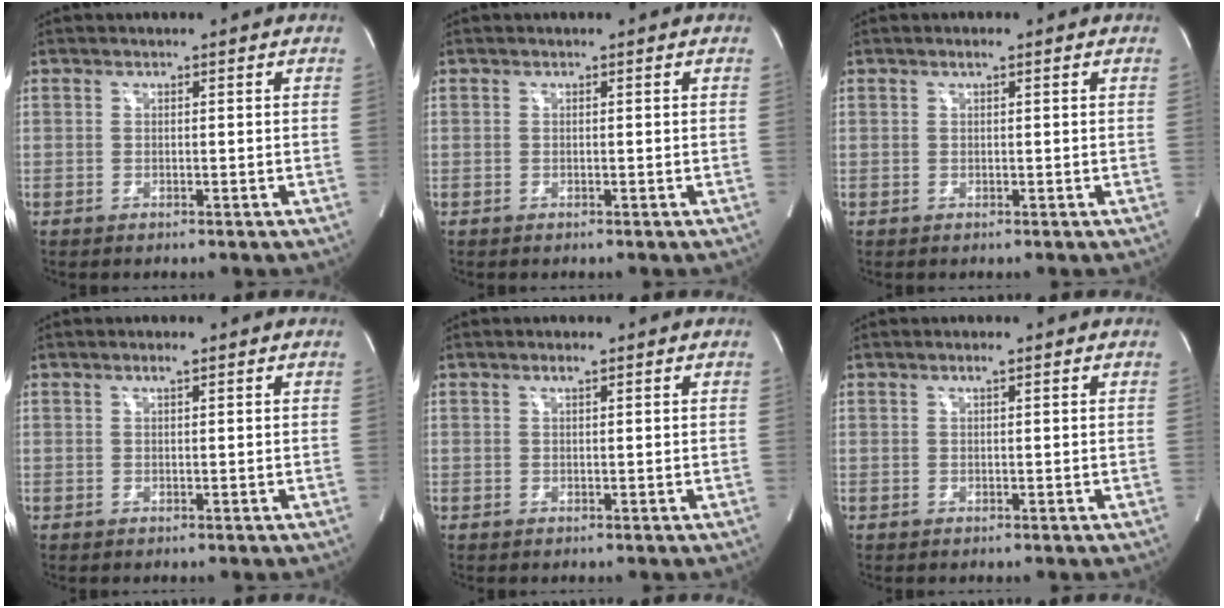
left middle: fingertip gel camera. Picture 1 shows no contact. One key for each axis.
{"total": 0.0}
{"total": 0.8, "fx": 0.5, "fy": 0.2, "fz": 0.6, "tx": -0.011, "ty": 0.004, "tz": 0.008}
{"total": 1.2, "fx": 0.7, "fy": 0.2, "fz": 0.9, "tx": -0.017, "ty": 0.002, "tz": 0.013}
{"total": 1.2, "fx": 0.8, "fy": 0.3, "fz": 0.9, "tx": -0.016, "ty": 0.002, "tz": 0.014}
{"total": 1.0, "fx": 0.6, "fy": 0.1, "fz": 0.8, "tx": -0.015, "ty": 0.002, "tz": 0.010}